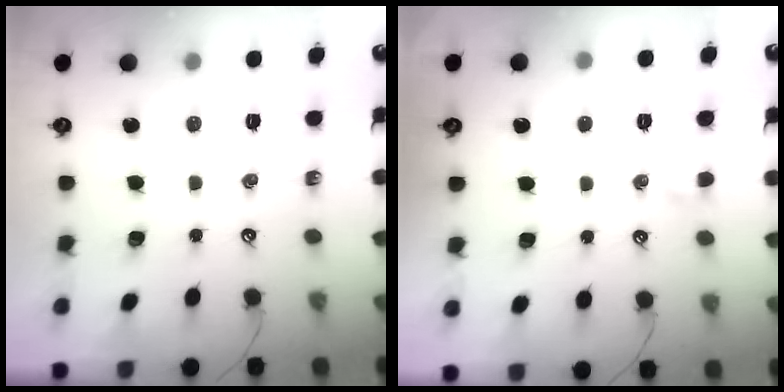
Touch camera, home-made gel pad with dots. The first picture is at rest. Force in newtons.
{"total": 1.0, "press": 0.9, "slide": 0.4}